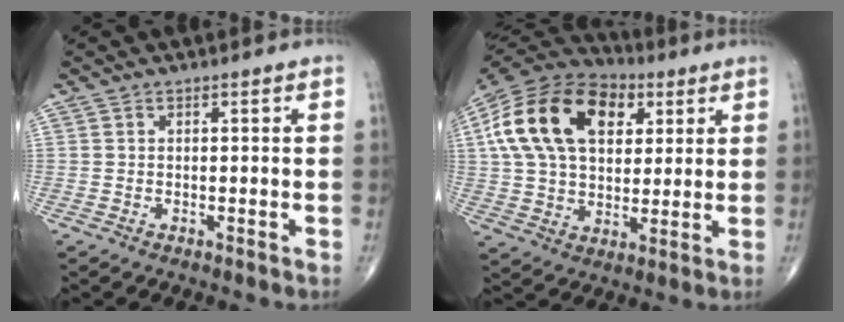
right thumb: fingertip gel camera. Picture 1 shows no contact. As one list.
[{"total": 23.3, "force": [7.2, 14.9, 16.4], "torque": [-0.293, 0.016, 0.118]}]